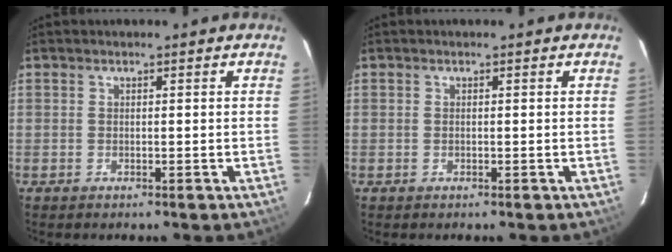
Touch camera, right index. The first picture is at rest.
{"total": 0.0}